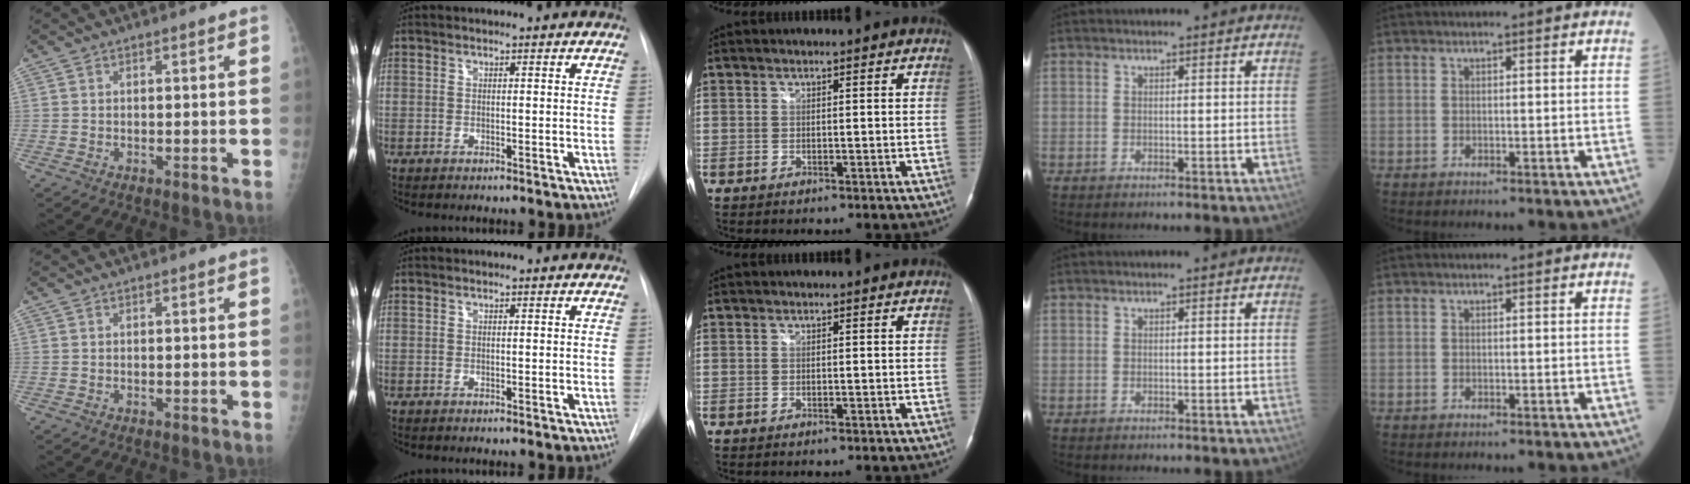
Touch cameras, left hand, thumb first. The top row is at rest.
{}